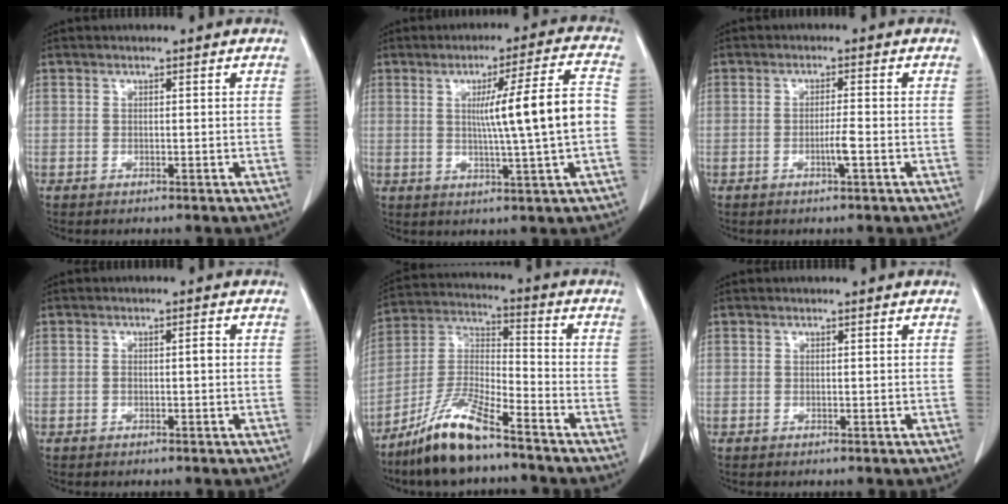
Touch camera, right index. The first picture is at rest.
{"total": 11.4, "force": [0.0, -1.0, 11.3], "torque": [-0.172, 0.005, 0.004]}
{"total": 2.4, "force": [-0.9, -0.2, 2.2], "torque": [-0.042, -0.003, -0.016]}
{"total": 1.4, "force": [-0.2, 0.4, 1.3], "torque": [-0.023, 0.002, -0.002]}
{"total": 12.4, "force": [-9.2, 2.0, 8.1], "torque": [-0.171, -0.010, -0.176]}
{"total": 0.0}